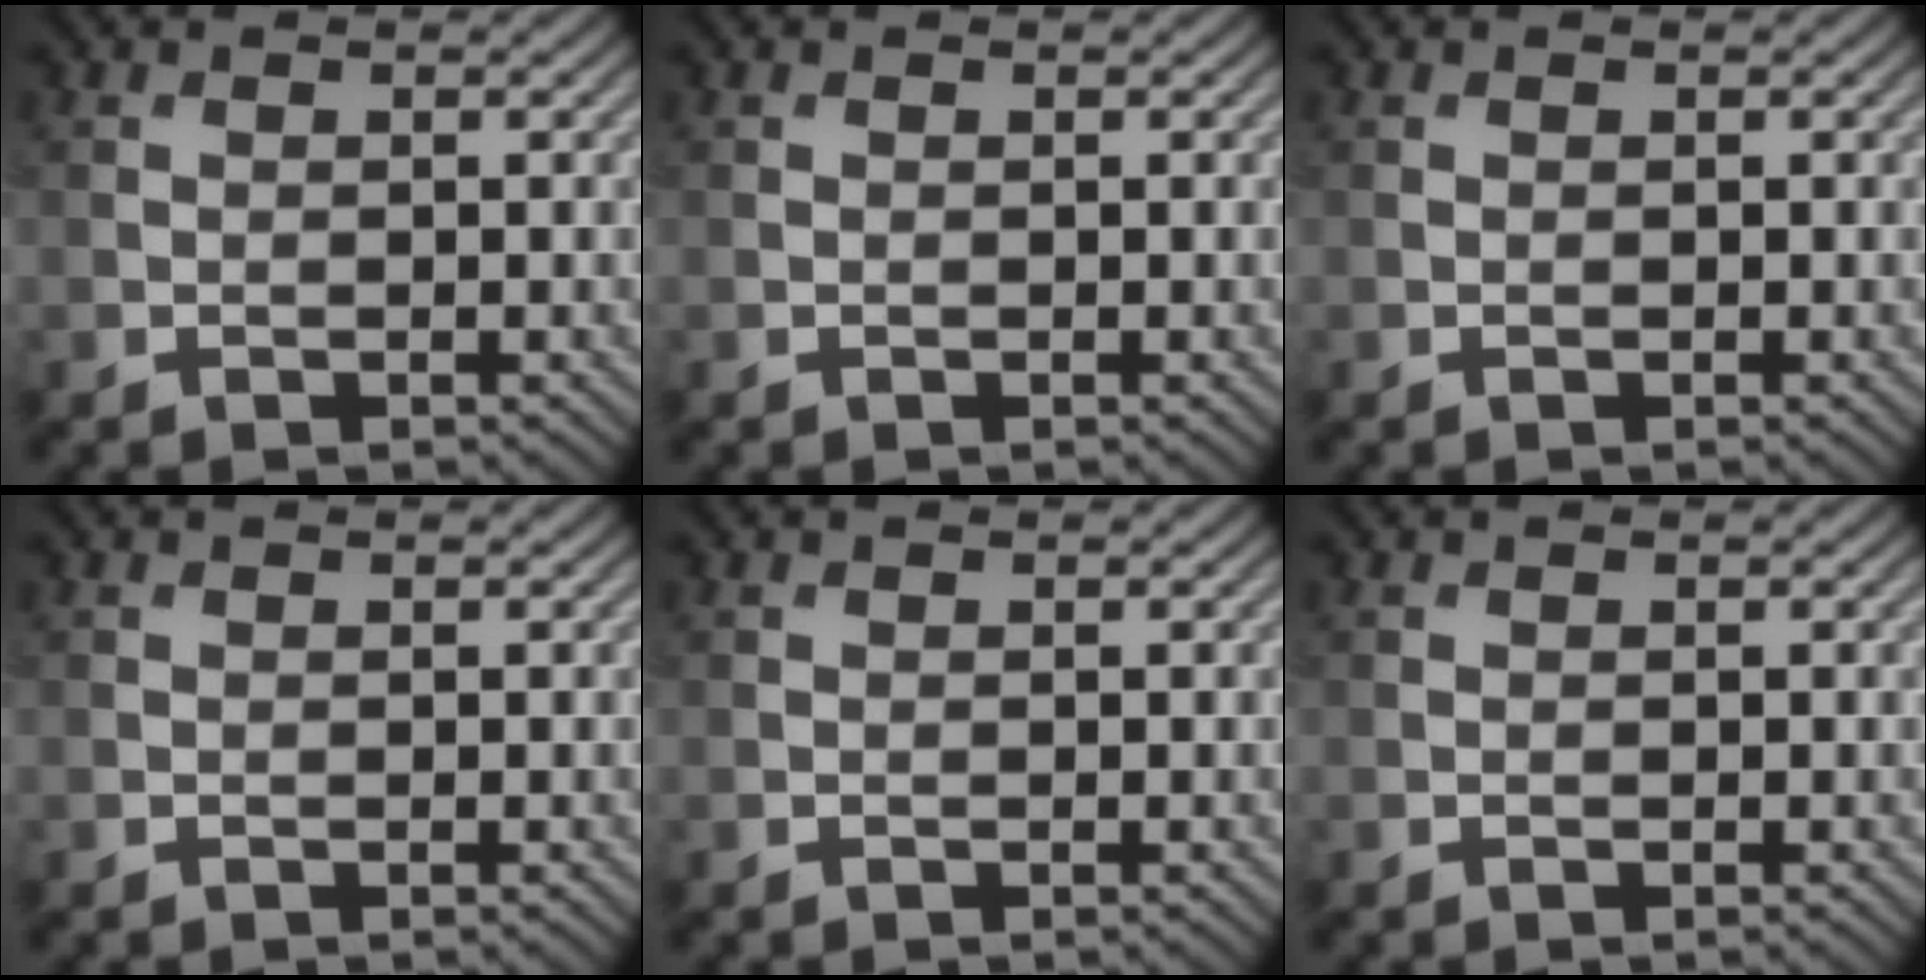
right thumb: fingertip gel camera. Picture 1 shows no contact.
{"total": 0.0}
{"total": 0.0}
{"total": 0.0}
{"total": 0.0}
{"total": 0.0}